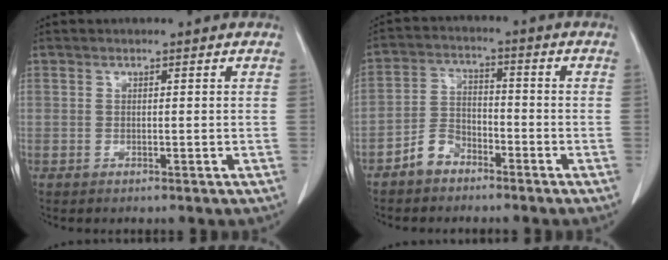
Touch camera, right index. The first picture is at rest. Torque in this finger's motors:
{"motor_torque": [0.43, -0.38, -0.11, -0.06]}